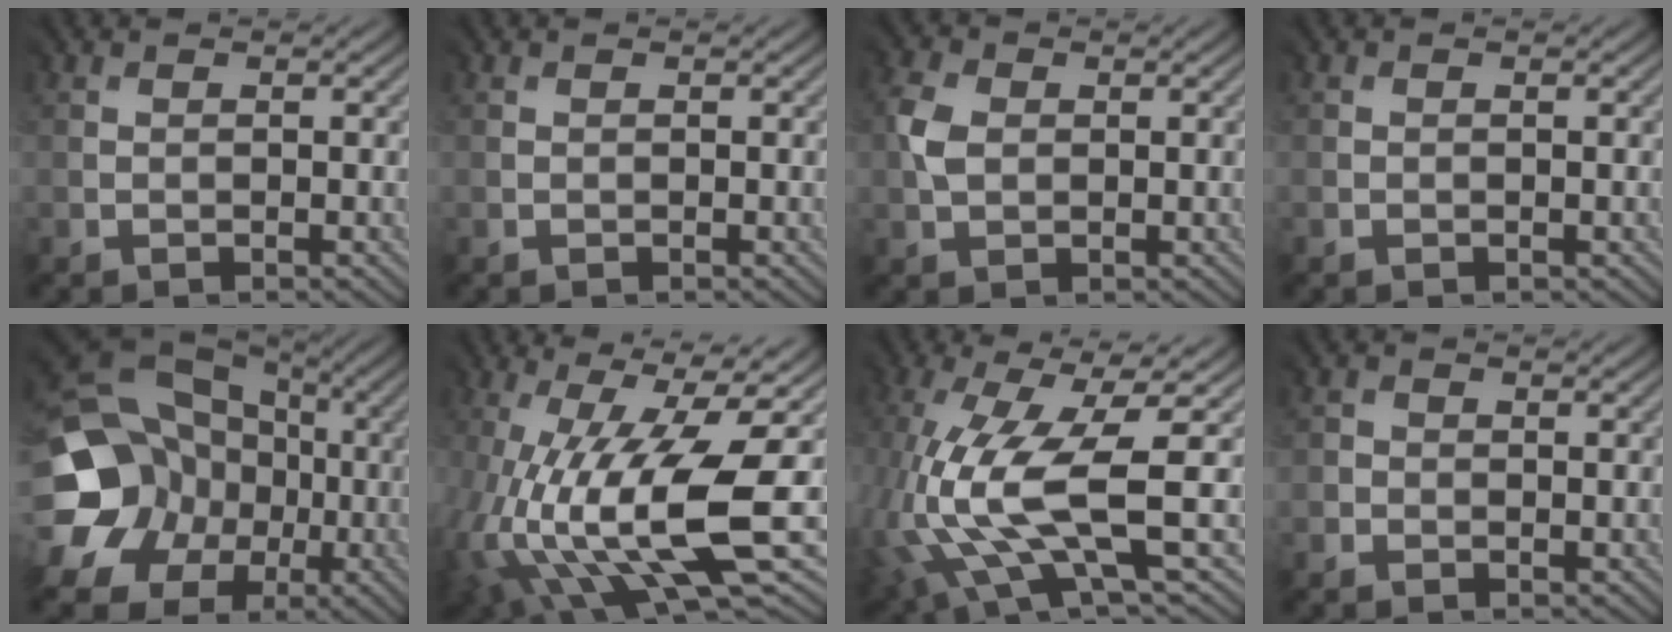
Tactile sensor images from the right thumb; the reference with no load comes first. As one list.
[{"total": 0.0}, {"total": 2.3, "force": [0.4, 2.1, 0.7], "torque": [-0.039, 0.002, 0.008]}, {"total": 0.7, "force": [-0.1, -0.1, -0.7], "torque": [0.014, 0.000, -0.002]}, {"total": 17.9, "force": [-1.1, 15.6, 8.6], "torque": [-0.194, -0.028, -0.026]}, {"total": 15.8, "force": [-4.4, 4.9, 14.4], "torque": [-0.277, -0.020, -0.074]}, {"total": 13.1, "force": [-1.7, 4.3, 12.2], "torque": [-0.304, -0.003, -0.021]}, {"total": 1.5, "force": [-0.7, 0.6, -1.2], "torque": [0.012, -0.008, -0.011]}]